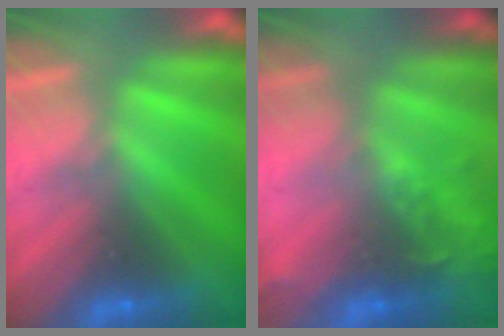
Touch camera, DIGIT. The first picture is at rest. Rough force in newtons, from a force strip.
{"total": 2.1}